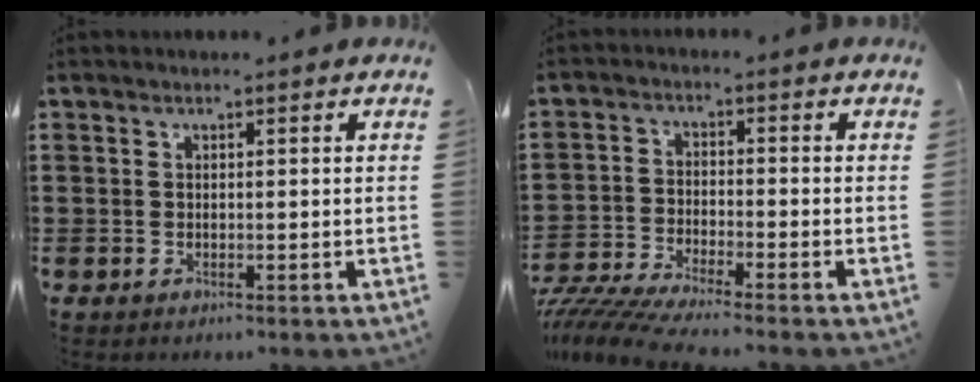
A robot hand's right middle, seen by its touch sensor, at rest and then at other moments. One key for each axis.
{"total": 5.5, "fx": -5.3, "fy": -0.4, "fz": 1.5, "tx": -0.052, "ty": -0.020, "tz": -0.112}